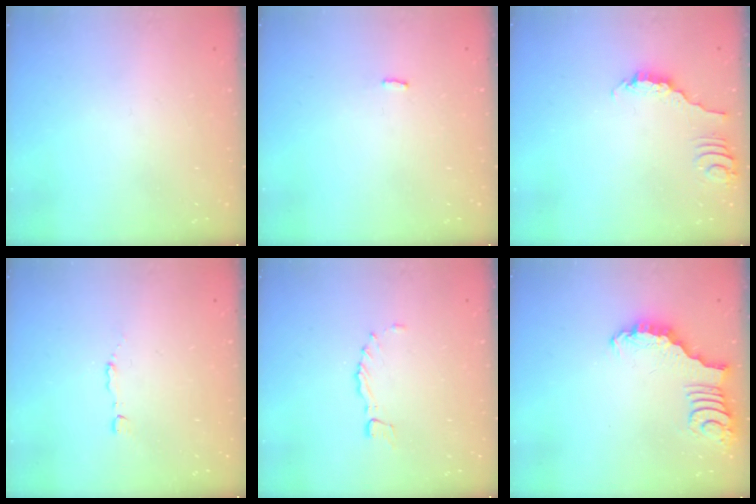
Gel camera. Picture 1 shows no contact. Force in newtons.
{"total": 2.5, "press": 2.5, "slide": 0.4}
{"total": 2.2, "press": 2.1, "slide": 0.3}
{"total": 1.1, "press": 1.1, "slide": 0.1}
{"total": 1.2, "press": 1.2, "slide": 0.3}
{"total": 3.0, "press": 2.9, "slide": 0.3}